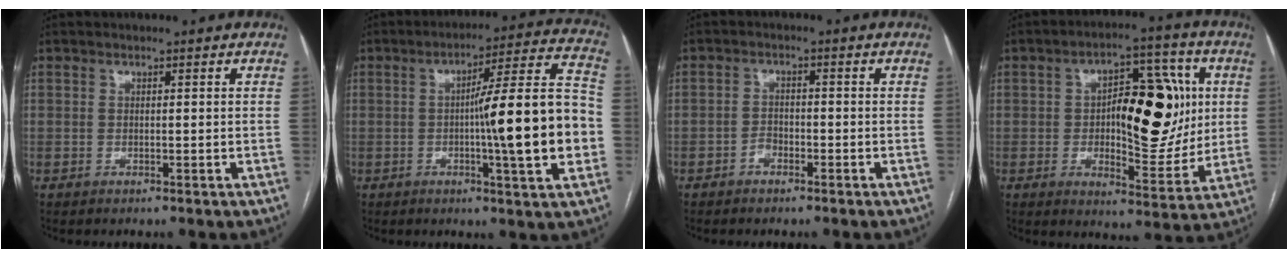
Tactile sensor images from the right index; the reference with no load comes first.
{"total": 16.9, "force": [-2.4, 0.6, 16.8], "torque": [-0.240, 0.015, -0.037]}
{"total": 1.9, "force": [-1.3, 1.1, 0.9], "torque": [-0.012, 0.006, -0.023]}
{"total": 16.3, "force": [1.7, 6.8, 14.8], "torque": [-0.208, 0.026, 0.035]}